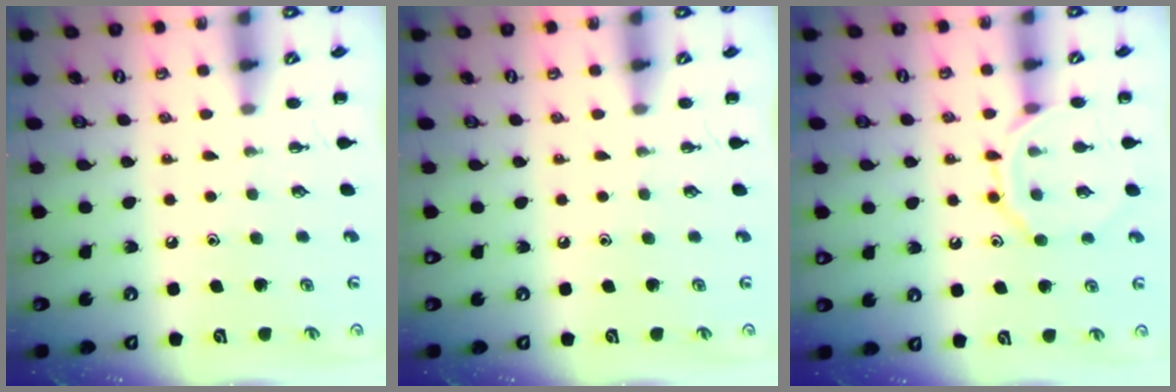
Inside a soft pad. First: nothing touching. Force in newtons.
{"total": 0.0}
{"total": 11.2, "press": 11.1, "slide": 0.7}